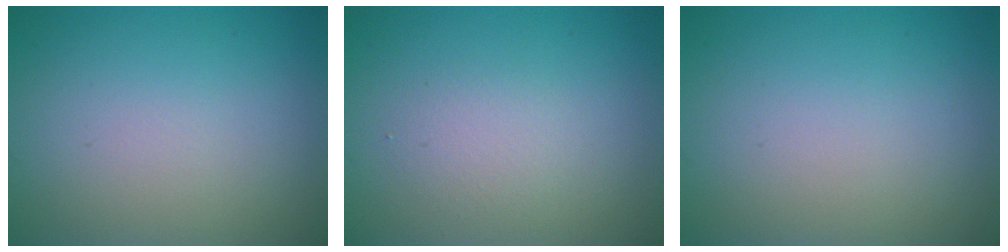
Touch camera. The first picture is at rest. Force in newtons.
{"total": 1.7, "press": 1.7, "slide": 0.2}
{"total": 0.0}